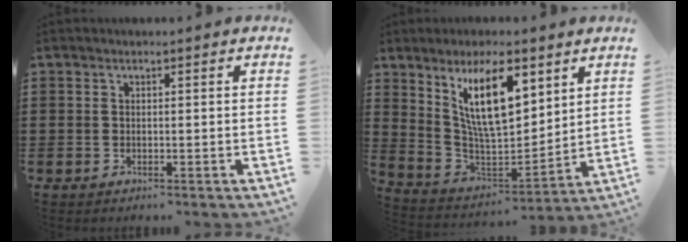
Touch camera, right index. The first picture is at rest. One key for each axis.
{"total": 13.1, "fx": 6.8, "fy": 4.7, "fz": 10.1, "tx": -0.194, "ty": -0.008, "tz": 0.125}